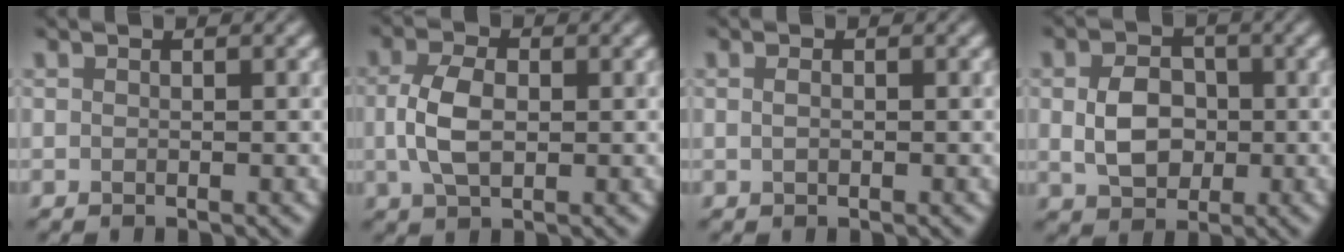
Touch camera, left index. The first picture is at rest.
{"total": 4.1, "force": [0.0, 2.4, 3.3], "torque": [-0.076, 0.002, 0.000]}
{"total": 0.6, "force": [0.1, 0.3, 0.5], "torque": [-0.012, 0.001, 0.002]}
{"total": 4.4, "force": [-0.1, 3.3, 2.9], "torque": [-0.059, -0.003, -0.003]}